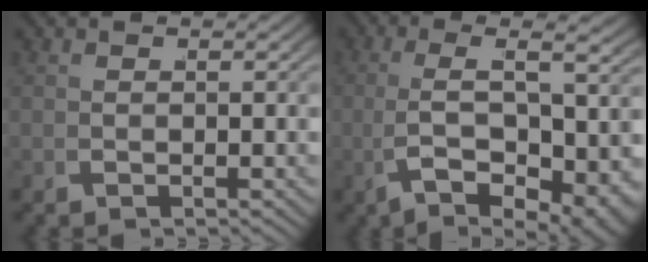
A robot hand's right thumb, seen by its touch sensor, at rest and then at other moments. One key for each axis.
{"total": 8.6, "fx": -1.0, "fy": 3.4, "fz": 7.8, "tx": -0.153, "ty": -0.019, "tz": 0.000}